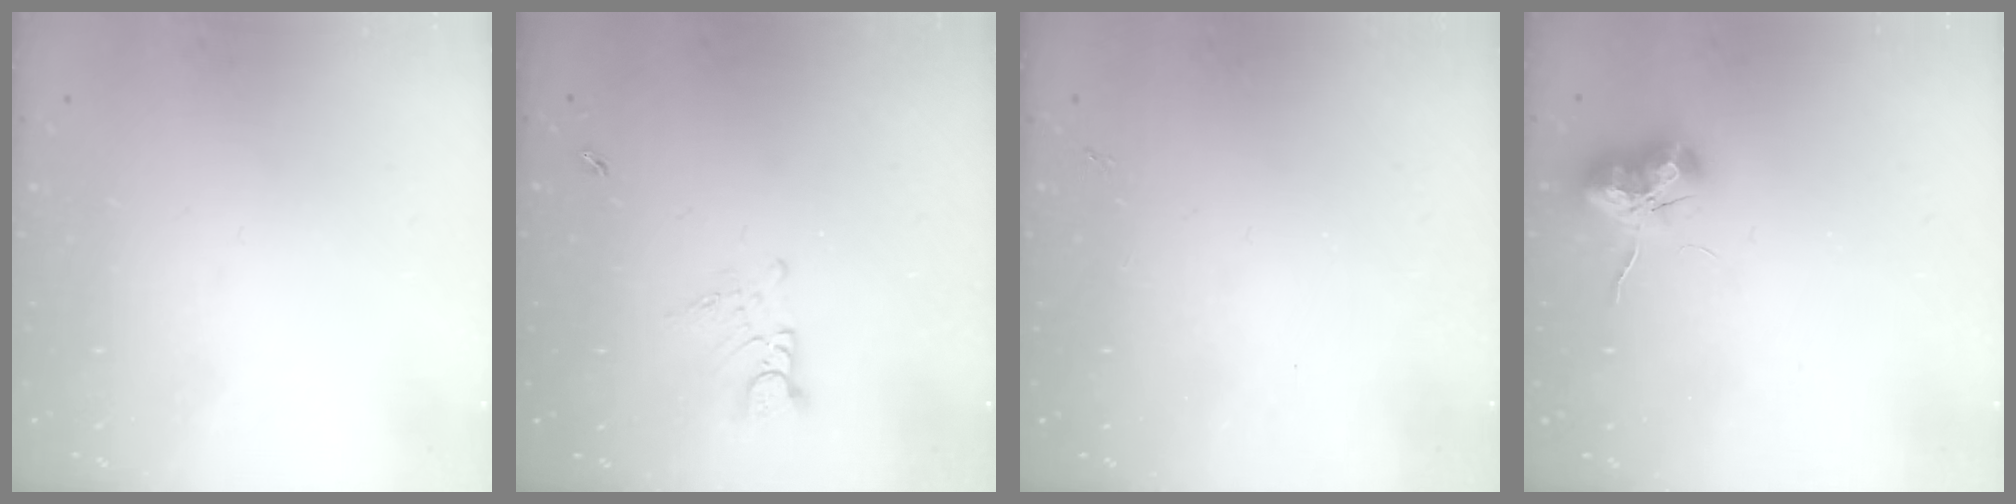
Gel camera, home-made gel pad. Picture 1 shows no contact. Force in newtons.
{"total": 3.3, "press": 3.2, "slide": 0.4}
{"total": 1.3, "press": 1.3, "slide": 0.3}
{"total": 11.7, "press": 11.6, "slide": 1.1}